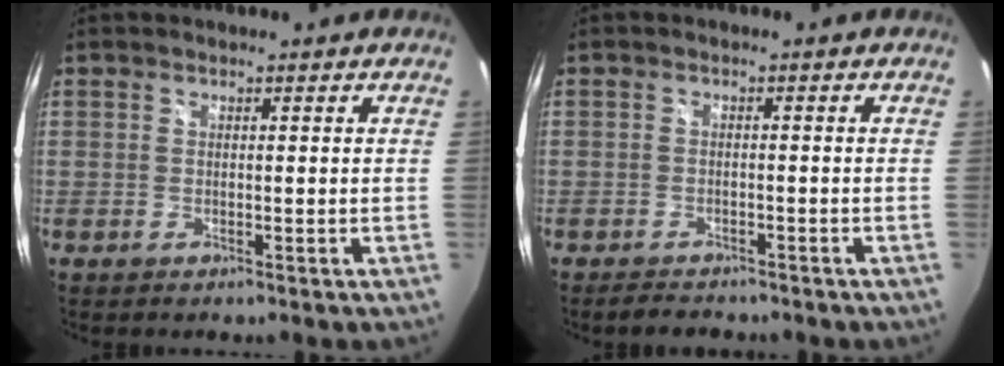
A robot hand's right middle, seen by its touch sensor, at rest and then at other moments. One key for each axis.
{"total": 3.5, "fx": -3.1, "fy": 1.4, "fz": 0.9, "tx": -0.028, "ty": 0.000, "tz": -0.047}